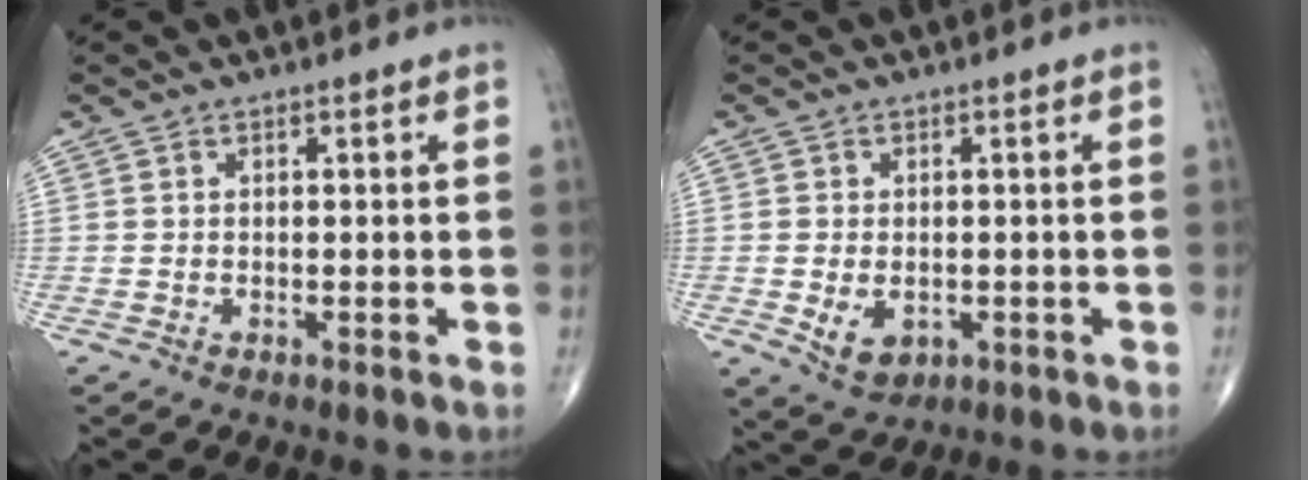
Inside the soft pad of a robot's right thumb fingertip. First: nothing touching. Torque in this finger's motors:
{"motor_torque": [-0.16, -0.05, -0.36, -0.14, 0.14]}